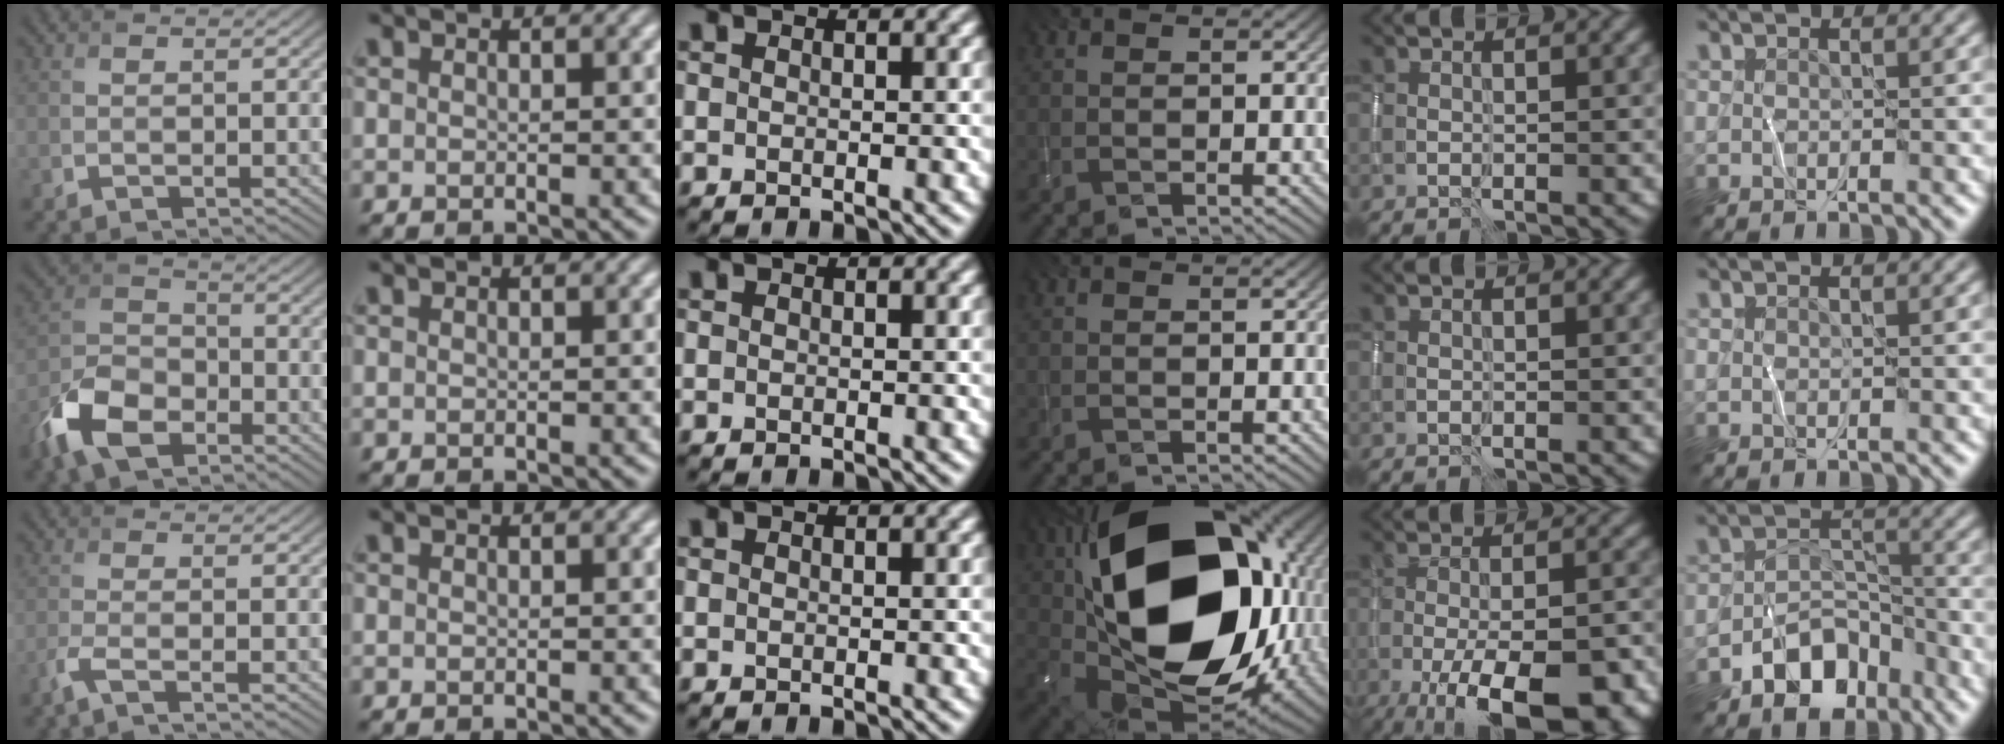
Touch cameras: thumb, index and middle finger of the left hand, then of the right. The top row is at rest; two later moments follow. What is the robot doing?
{"motion": "wipe", "object": "whiteboard"}